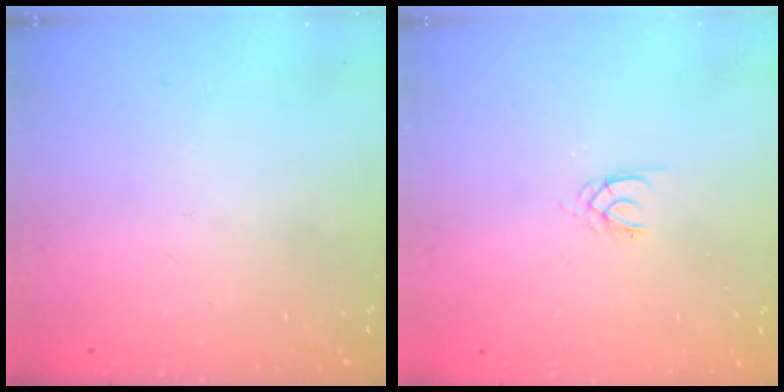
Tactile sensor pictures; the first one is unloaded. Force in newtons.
{"total": 1.3, "press": 1.2, "slide": 0.3}